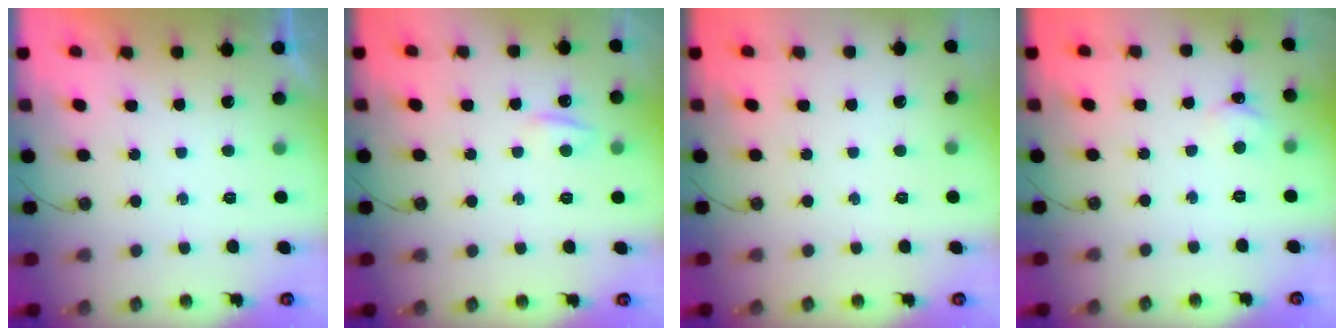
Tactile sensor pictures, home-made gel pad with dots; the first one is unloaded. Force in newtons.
{"total": 3.7, "press": 3.6, "slide": 0.6}
{"total": 0.0}
{"total": 2.0, "press": 2.0, "slide": 0.3}